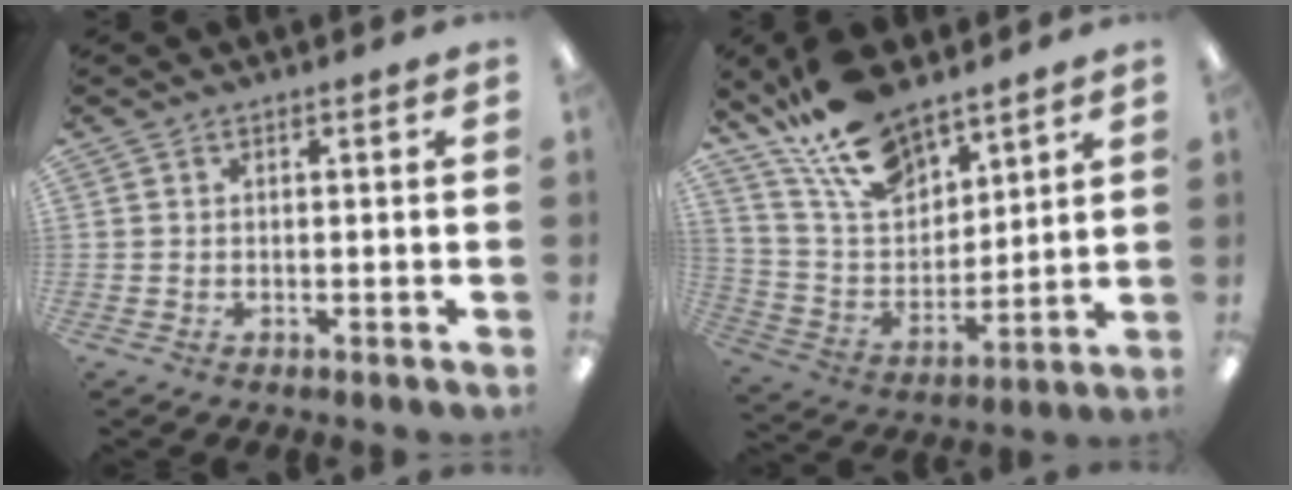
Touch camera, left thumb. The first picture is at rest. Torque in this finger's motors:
{"motor_torque": [0.35, 0.09, 1.50, -1.27, 0.23]}